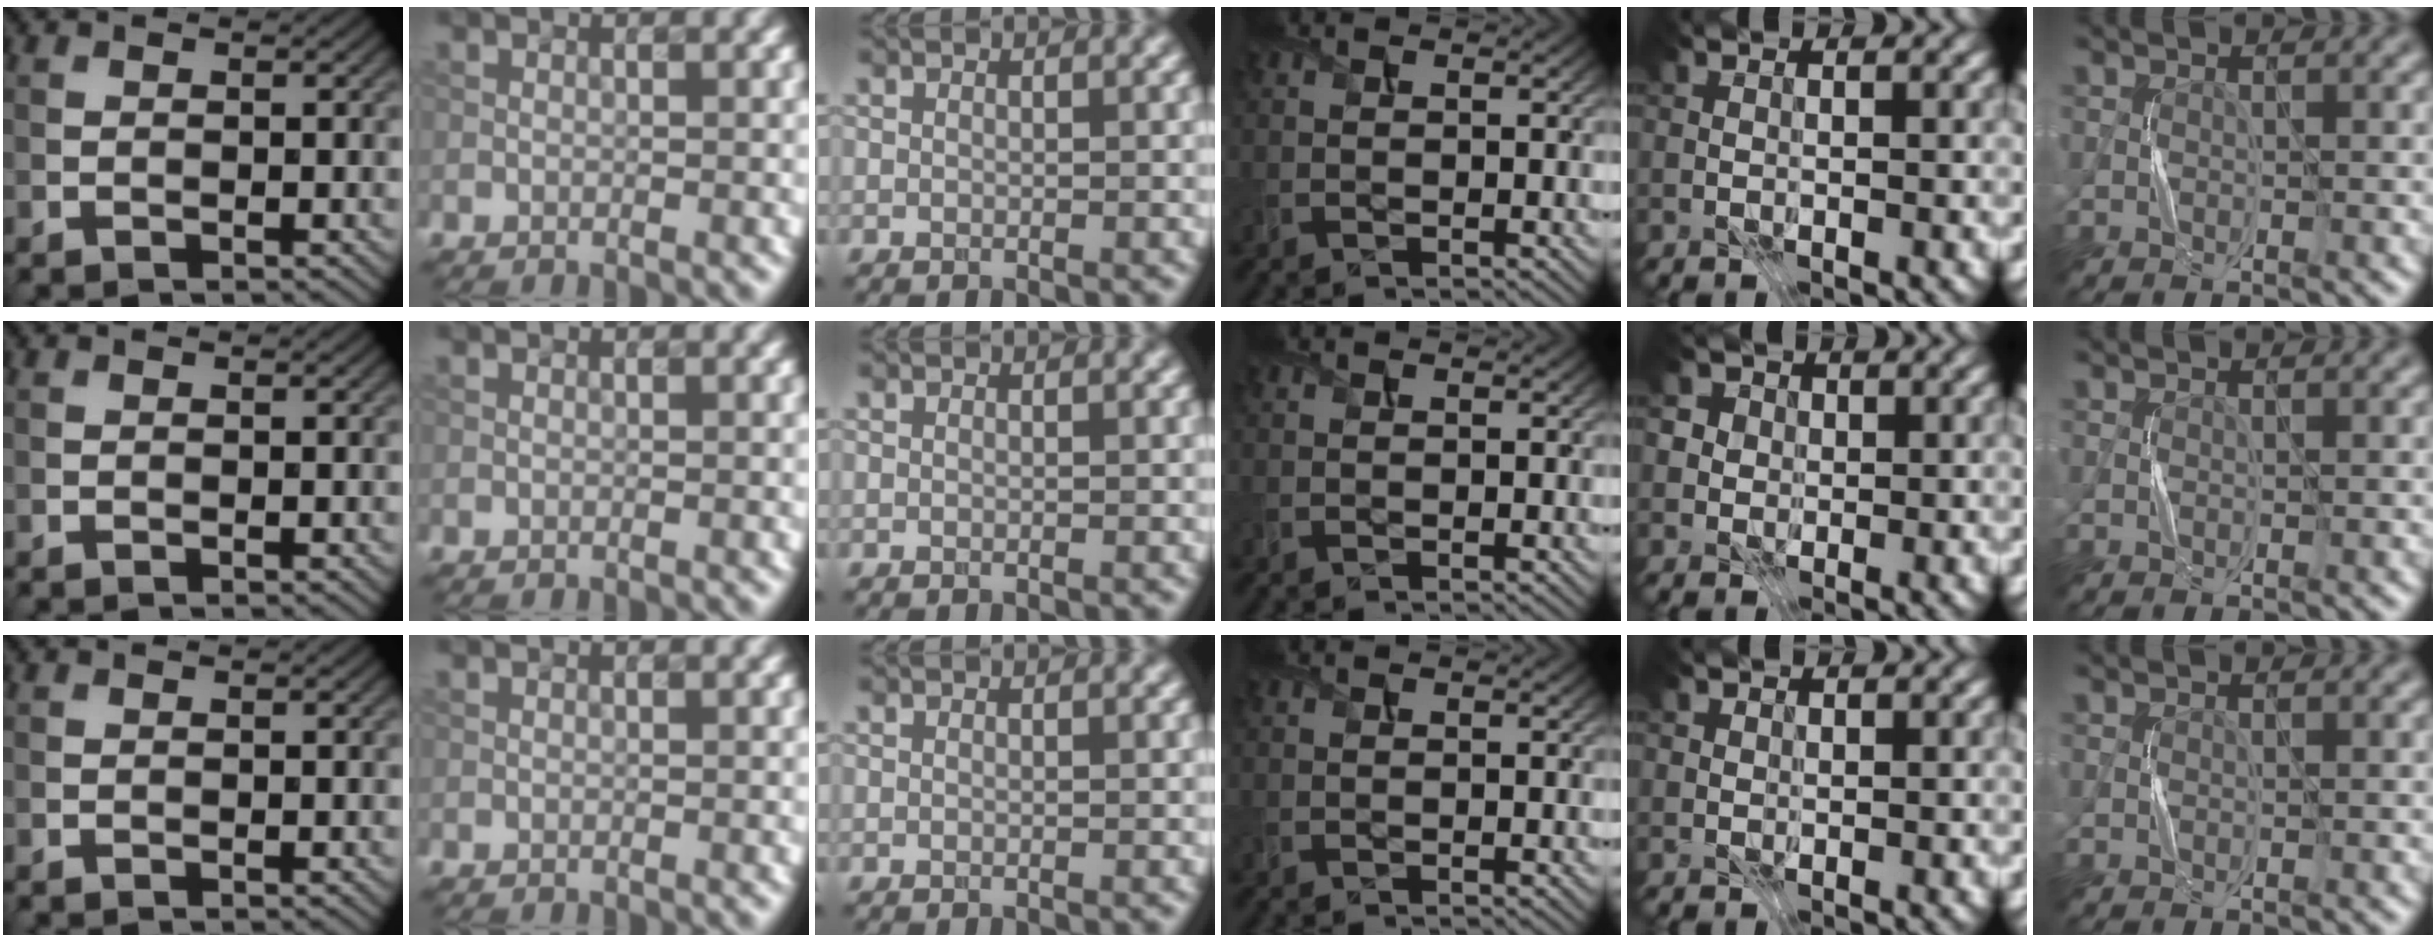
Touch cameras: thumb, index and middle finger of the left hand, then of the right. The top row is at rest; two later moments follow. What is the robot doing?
{"motion": "press", "object": "calculator"}